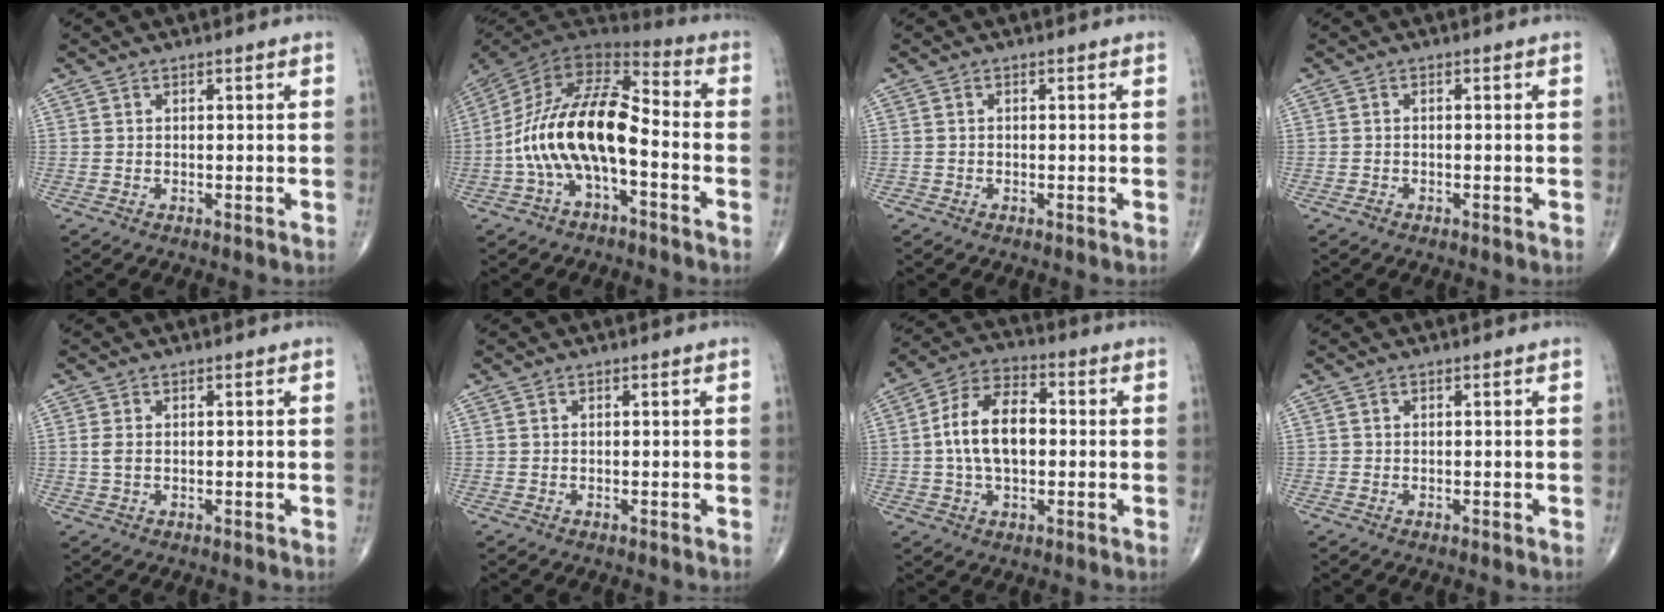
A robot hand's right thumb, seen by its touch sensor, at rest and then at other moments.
{"total": 18.0, "force": [-3.9, 8.4, 15.5], "torque": [-0.283, 0.059, -0.078]}
{"total": 0.5, "force": [-0.3, 0.4, 0.1], "torque": [0.000, 0.003, -0.006]}
{"total": 0.9, "force": [-0.6, 0.5, 0.4], "torque": [-0.005, 0.004, -0.012]}
{"total": 1.8, "force": [0.1, 1.1, 1.4], "torque": [-0.036, 0.002, 0.002]}
{"total": 0.0}
{"total": 12.7, "force": [0.2, 7.5, 10.3], "torque": [-0.181, 0.026, -0.003]}
{"total": 0.0}